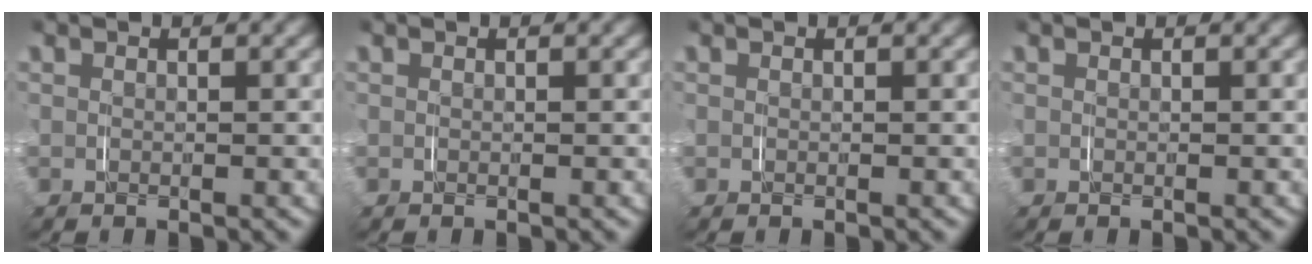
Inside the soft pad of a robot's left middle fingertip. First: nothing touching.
{"total": 0.0}
{"total": 0.0}
{"total": 0.0}